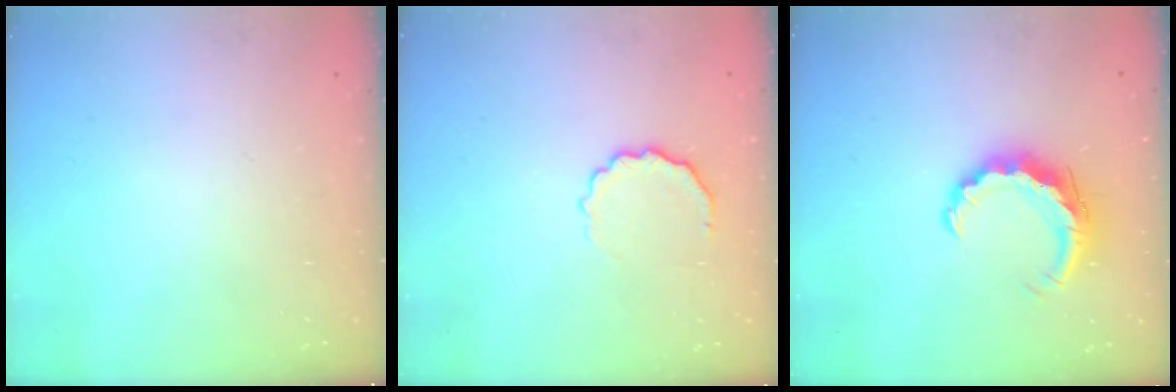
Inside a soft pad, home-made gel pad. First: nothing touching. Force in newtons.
{"total": 6.6, "press": 6.5, "slide": 1.3}
{"total": 8.2, "press": 8.2, "slide": 0.1}